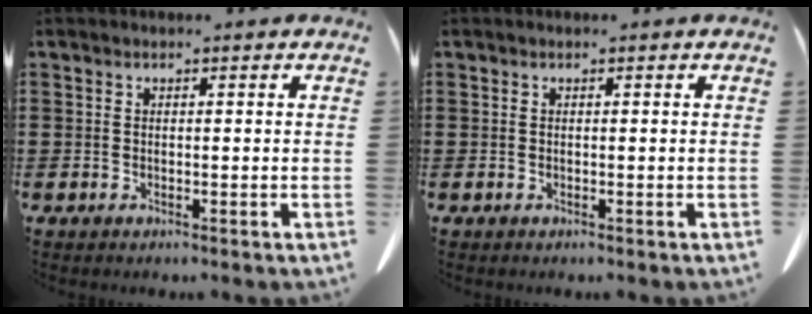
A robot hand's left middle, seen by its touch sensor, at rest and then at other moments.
{"total": 0.0}